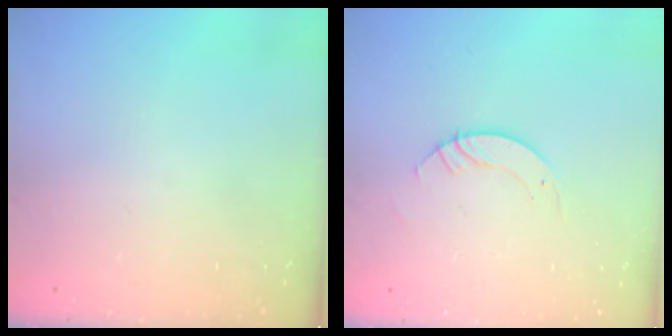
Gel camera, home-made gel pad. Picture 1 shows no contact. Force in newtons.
{"total": 3.5, "press": 3.5, "slide": 0.1}